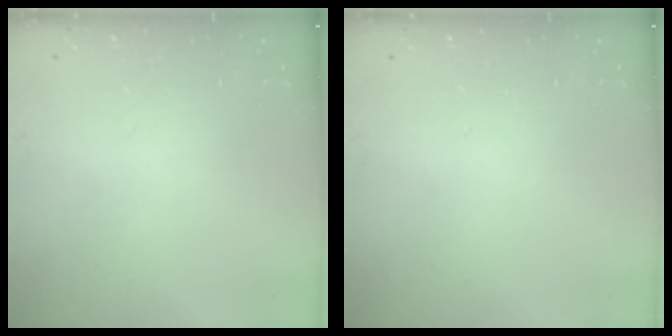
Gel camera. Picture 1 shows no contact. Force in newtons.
{"total": 0.0}